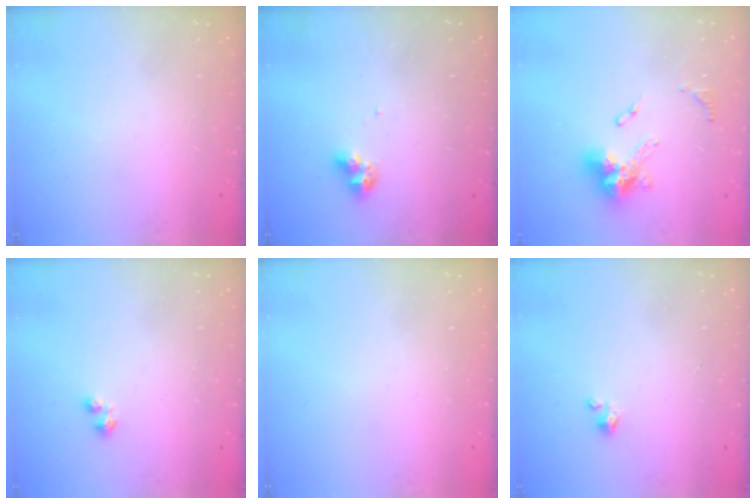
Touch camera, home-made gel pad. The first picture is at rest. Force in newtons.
{"total": 7.8, "press": 7.7, "slide": 0.6}
{"total": 12.8, "press": 12.7, "slide": 1.4}
{"total": 1.8, "press": 1.8, "slide": 0.4}
{"total": 0.0}
{"total": 2.0, "press": 1.9, "slide": 0.3}